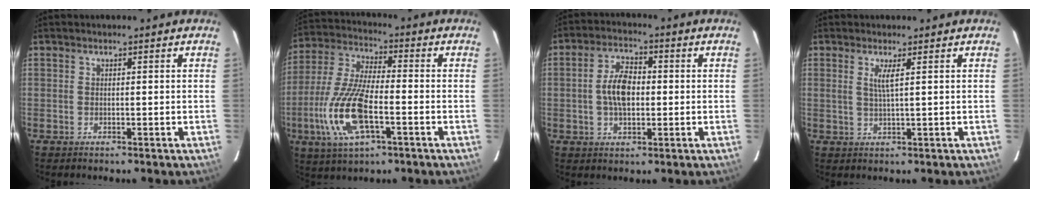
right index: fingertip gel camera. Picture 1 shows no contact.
{"total": 15.7, "force": [-5.0, 5.6, 13.8], "torque": [-0.304, -0.010, -0.097]}
{"total": 7.2, "force": [-0.2, 4.1, 6.0], "torque": [-0.114, 0.012, -0.001]}
{"total": 2.4, "force": [1.0, -0.3, 2.2], "torque": [-0.042, -0.005, 0.018]}